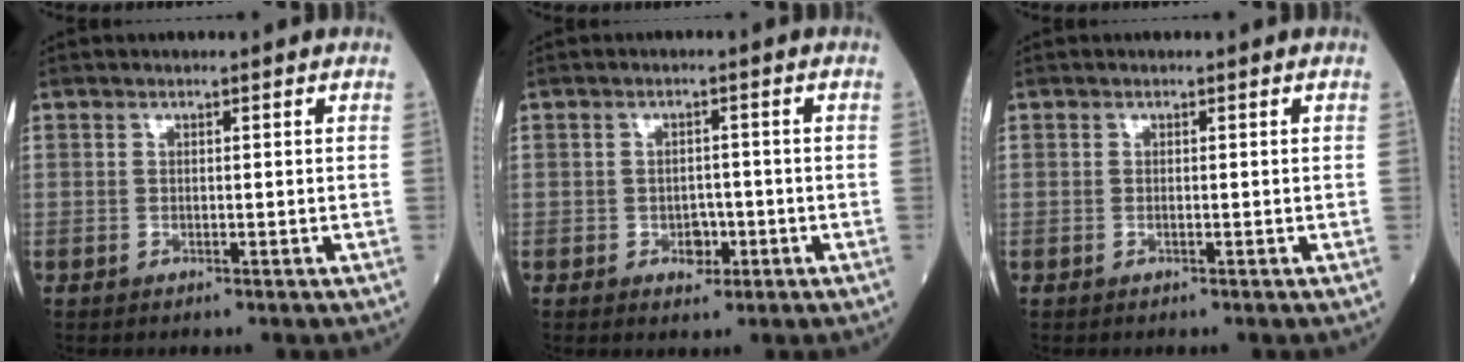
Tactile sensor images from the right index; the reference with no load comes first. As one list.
[{"total": 2.7, "force": [-1.1, 1.8, 1.7], "torque": [-0.019, 0.005, -0.012]}, {"total": 0.0}]